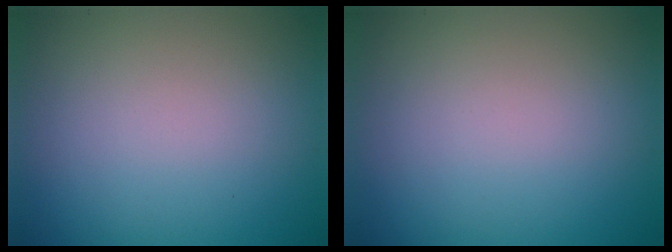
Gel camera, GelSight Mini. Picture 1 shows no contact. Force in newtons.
{"total": 0.0}